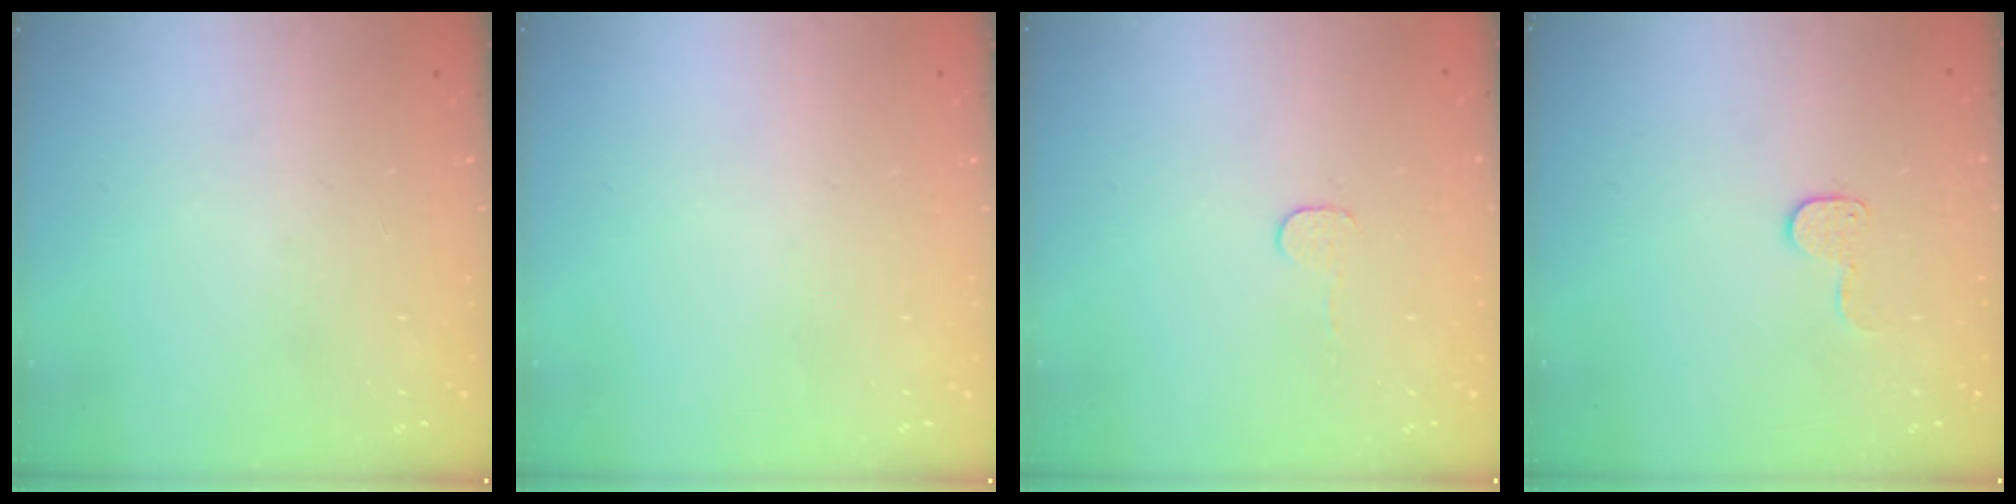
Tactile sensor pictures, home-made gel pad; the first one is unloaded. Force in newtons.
{"total": 0.0}
{"total": 3.0, "press": 3.0, "slide": 0.3}
{"total": 6.4, "press": 6.4, "slide": 0.4}